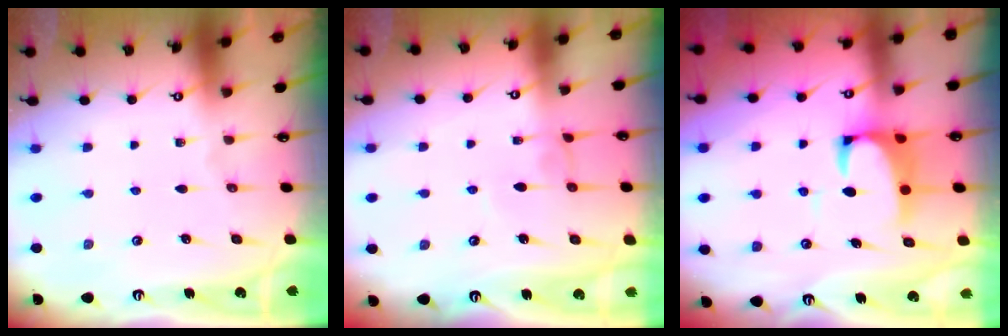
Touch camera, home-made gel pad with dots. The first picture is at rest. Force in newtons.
{"total": 0.5, "press": 0.4, "slide": 0.4}
{"total": 3.5, "press": 3.3, "slide": 1.0}